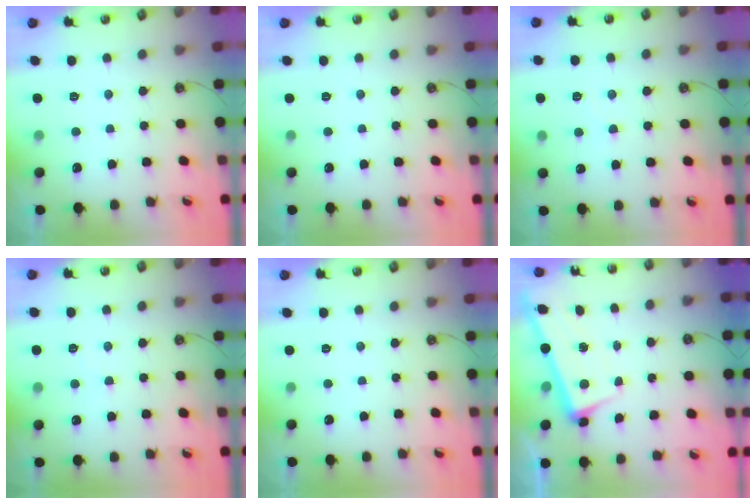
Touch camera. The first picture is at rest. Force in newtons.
{"total": 0.0}
{"total": 6.1, "press": 6.1, "slide": 0.3}
{"total": 0.8, "press": 0.8, "slide": 0.2}
{"total": 0.0}
{"total": 2.4, "press": 2.2, "slide": 0.9}